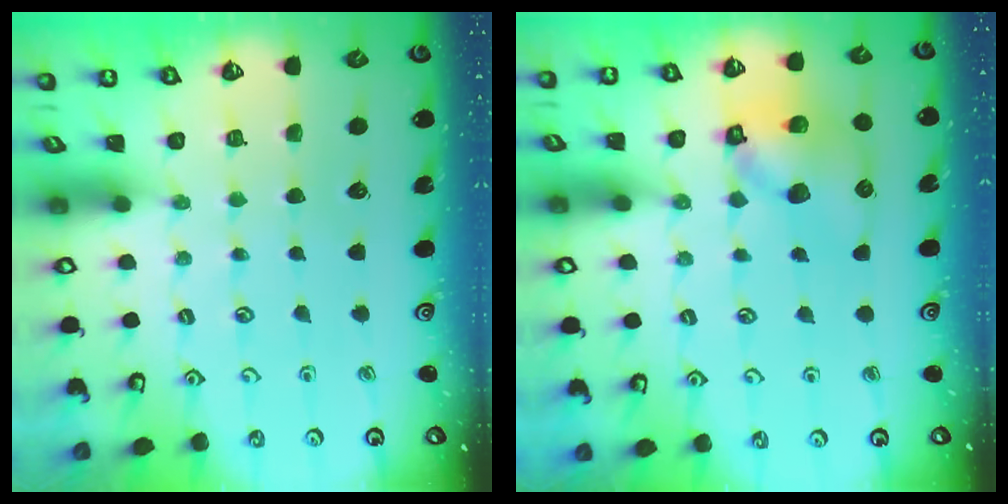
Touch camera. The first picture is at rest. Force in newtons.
{"total": 9.9, "press": 9.8, "slide": 1.6}